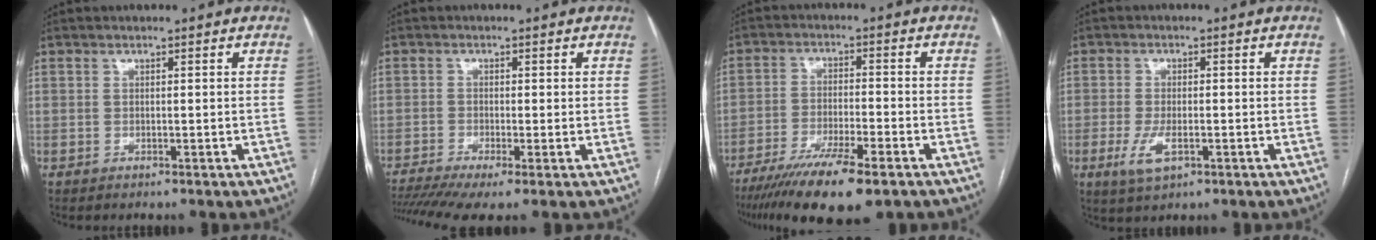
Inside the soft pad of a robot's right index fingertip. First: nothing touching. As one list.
[{"total": 6.9, "force": [-4.3, 1.2, 5.2], "torque": [-0.101, -0.007, -0.081]}, {"total": 13.0, "force": [-9.0, 2.0, 9.1], "torque": [-0.161, -0.029, -0.150]}, {"total": 4.7, "force": [-1.7, 1.9, 3.9], "torque": [-0.084, -0.006, -0.027]}]